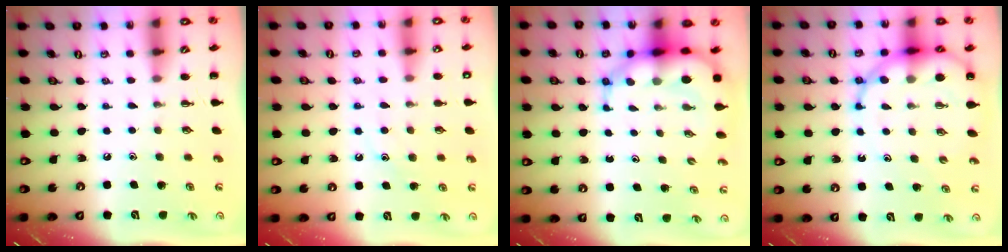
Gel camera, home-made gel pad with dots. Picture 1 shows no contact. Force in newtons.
{"total": 9.4, "press": 9.3, "slide": 1.4}
{"total": 9.6, "press": 9.2, "slide": 2.8}
{"total": 11.6, "press": 11.3, "slide": 2.7}